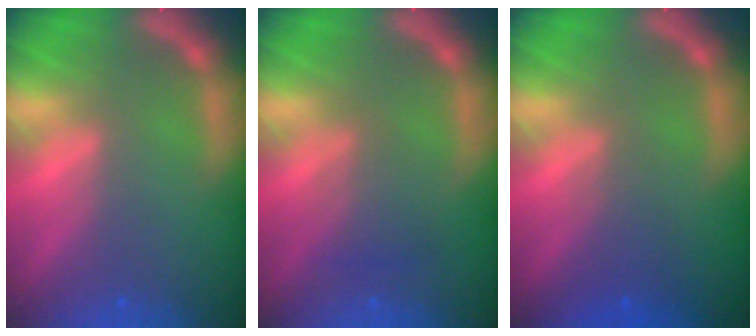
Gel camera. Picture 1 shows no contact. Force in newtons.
{"total": 2.5}
{"total": 2.5}